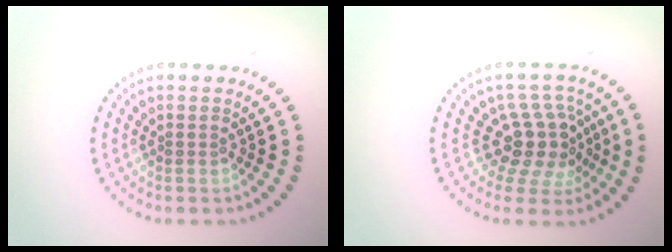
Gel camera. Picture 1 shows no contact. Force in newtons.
{"total": 4.3, "press": 3.2, "slide": 2.9}